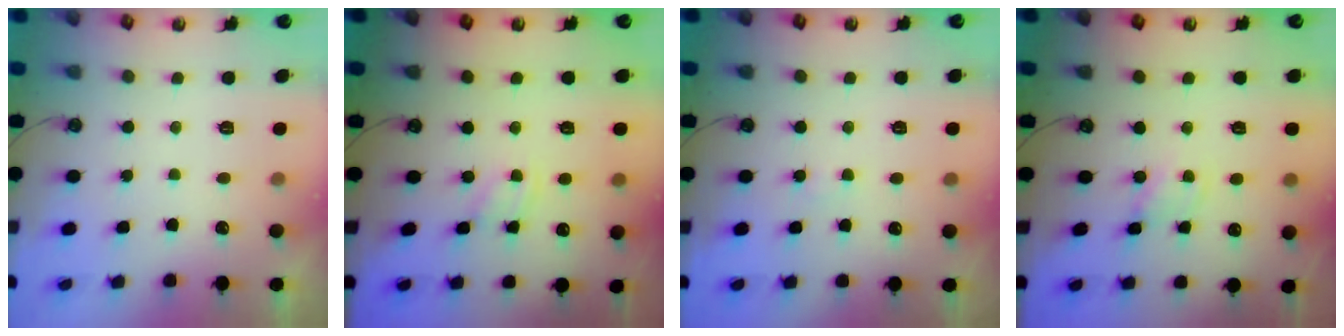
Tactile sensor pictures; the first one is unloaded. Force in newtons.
{"total": 2.9, "press": 2.9, "slide": 0.4}
{"total": 1.2, "press": 1.1, "slide": 0.2}
{"total": 1.6, "press": 1.6, "slide": 0.2}